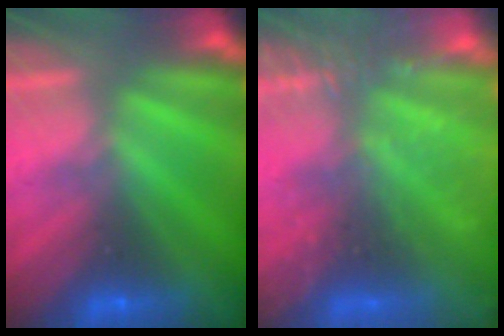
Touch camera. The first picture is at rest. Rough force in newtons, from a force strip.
{"total": 7.2}